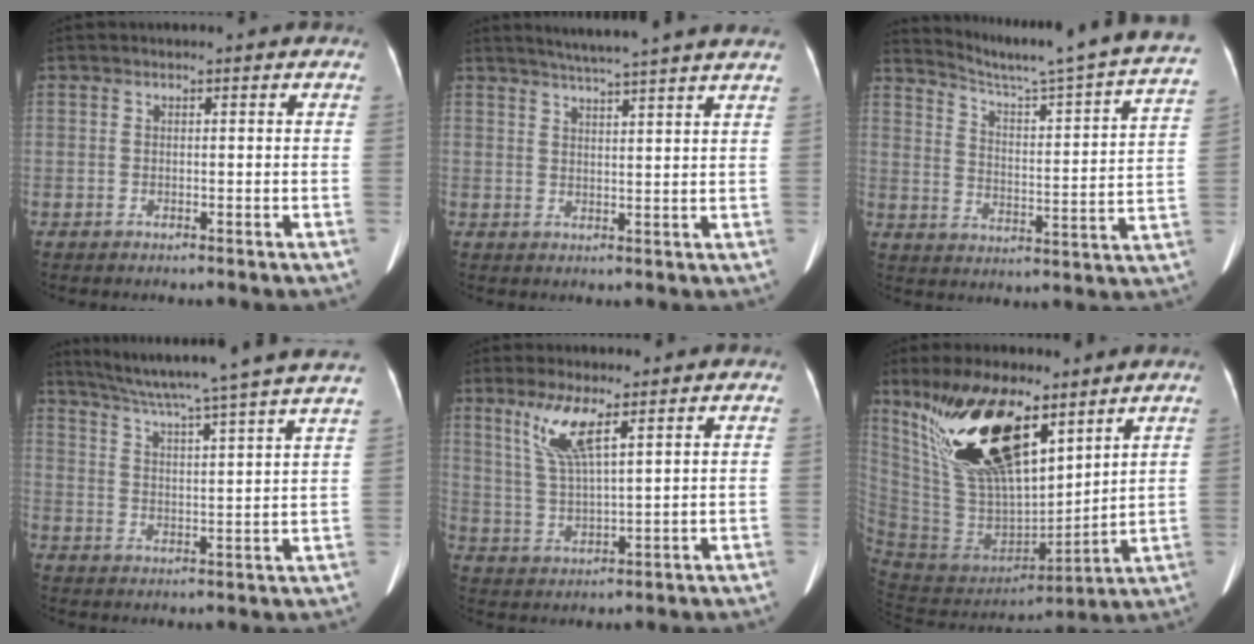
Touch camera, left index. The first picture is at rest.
{"total": 11.6, "force": [10.3, -1.0, 5.1], "torque": [-0.082, 0.009, 0.125]}
{"total": 23.0, "force": [20.5, -0.8, 10.4], "torque": [-0.163, -0.064, 0.266]}
{"total": 22.1, "force": [19.2, -1.9, 10.8], "torque": [-0.181, -0.027, 0.256]}
{"total": 7.0, "force": [3.9, 0.7, 5.8], "torque": [-0.128, 0.000, 0.084]}
{"total": 20.5, "force": [12.5, 7.4, 14.5], "torque": [-0.296, 0.004, 0.241]}